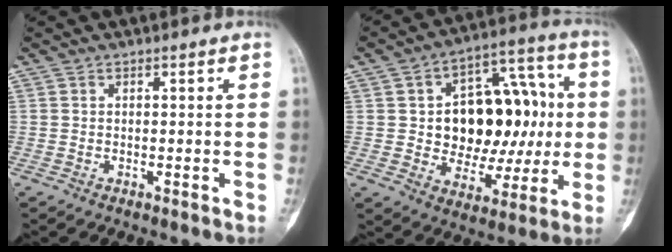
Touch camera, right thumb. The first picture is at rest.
{"total": 21.0, "force": [1.6, 13.7, 15.9], "torque": [-0.177, 0.029, 0.035]}